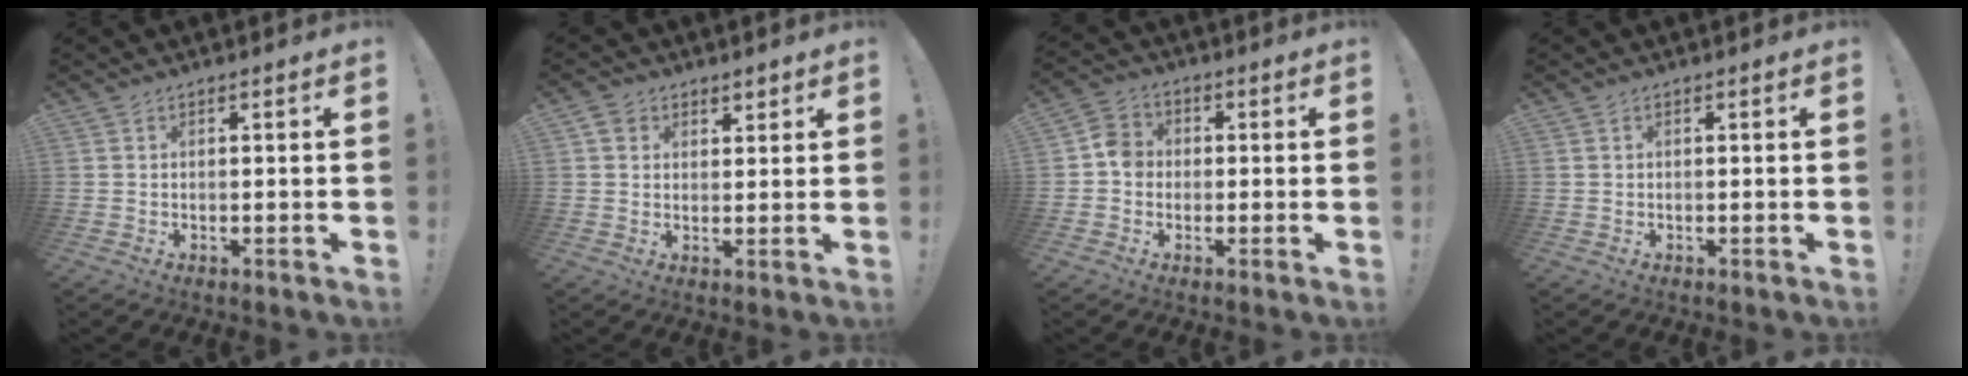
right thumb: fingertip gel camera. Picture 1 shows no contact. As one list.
[{"total": 4.2, "force": [2.7, 3.1, 0.9], "torque": [-0.006, -0.009, 0.048]}, {"total": 6.0, "force": [-1.2, 5.2, 2.8], "torque": [-0.042, 0.026, -0.018]}, {"total": 0.0}]